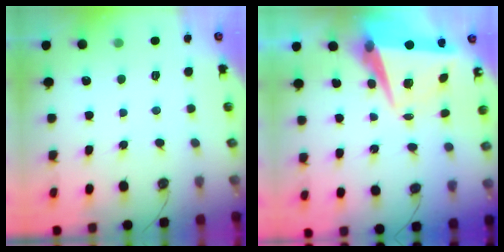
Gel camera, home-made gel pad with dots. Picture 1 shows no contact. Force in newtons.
{"total": 9.6, "press": 9.3, "slide": 2.7}